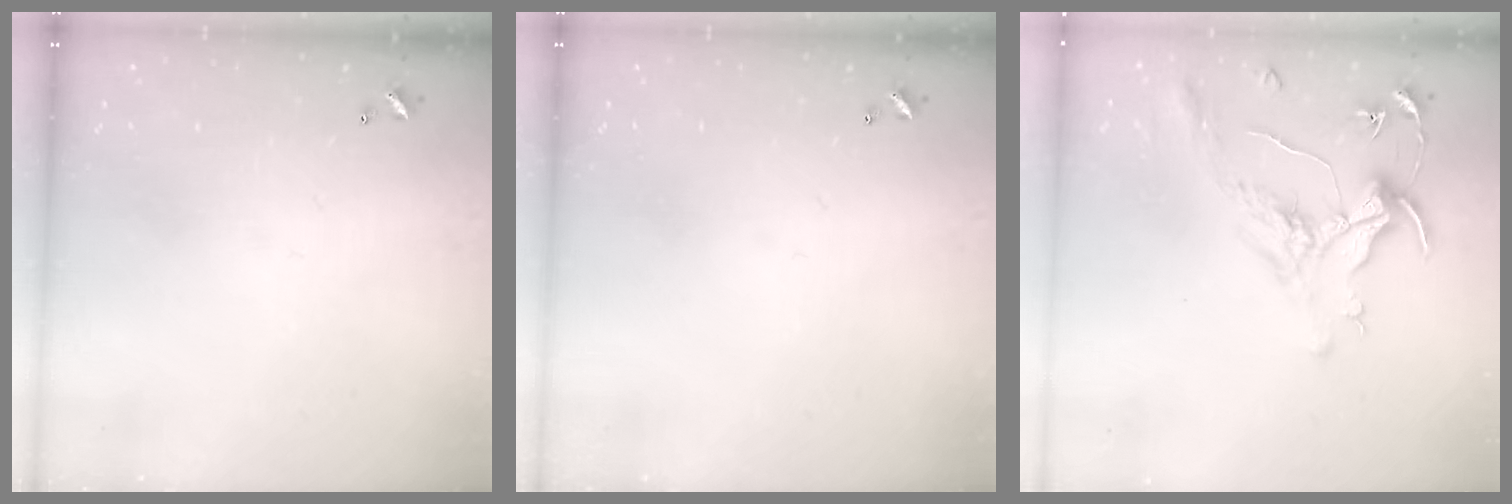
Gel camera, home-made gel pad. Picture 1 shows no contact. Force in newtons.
{"total": 0.0}
{"total": 1.6, "press": 1.4, "slide": 0.7}